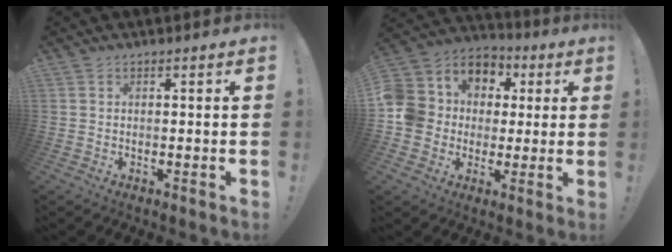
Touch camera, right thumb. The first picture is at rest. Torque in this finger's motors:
{"motor_torque": [1.89, 2.06, 1.10, -0.21, 0.07]}